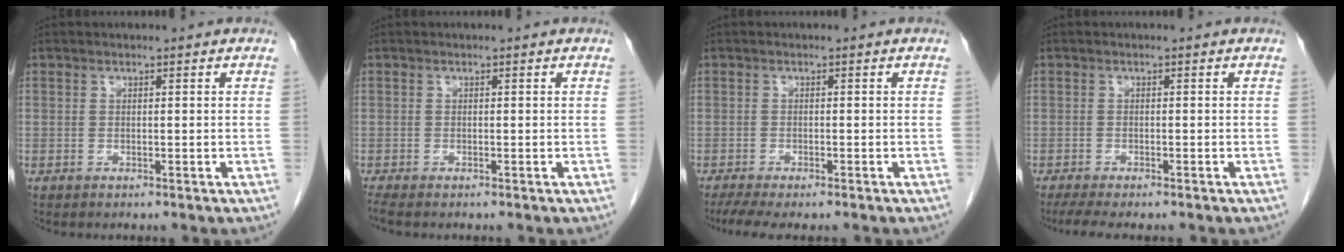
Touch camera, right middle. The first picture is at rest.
{"total": 1.1, "force": [-1.0, 0.0, 0.5], "torque": [-0.016, -0.005, -0.020]}
{"total": 5.3, "force": [-4.1, 1.0, 3.2], "torque": [-0.051, -0.014, -0.064]}
{"total": 5.2, "force": [-4.3, 0.8, 2.9], "torque": [-0.042, -0.013, -0.064]}